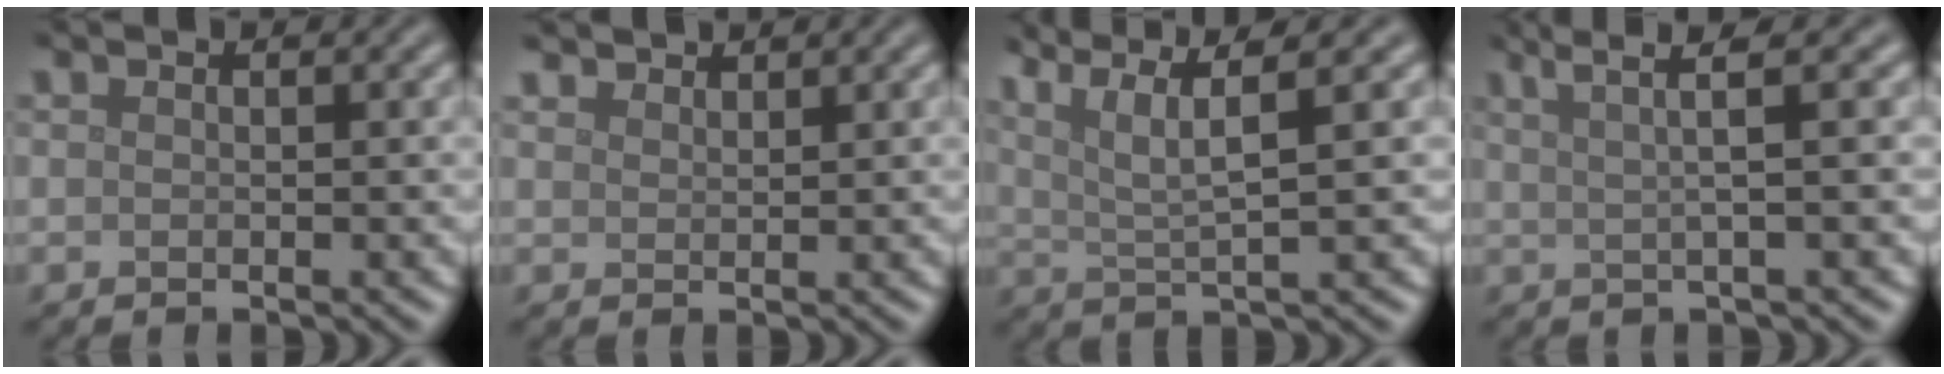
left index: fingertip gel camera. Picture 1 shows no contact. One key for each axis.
{"total": 2.1, "fx": 2.0, "fy": 0.5, "fz": 0.3, "tx": -0.007, "ty": 0.003, "tz": 0.038}
{"total": 6.0, "fx": 3.4, "fy": 1.0, "fz": 4.8, "tx": -0.087, "ty": 0.014, "tz": 0.062}
{"total": 3.7, "fx": 2.1, "fy": 0.4, "fz": 3.1, "tx": -0.054, "ty": 0.011, "tz": 0.033}